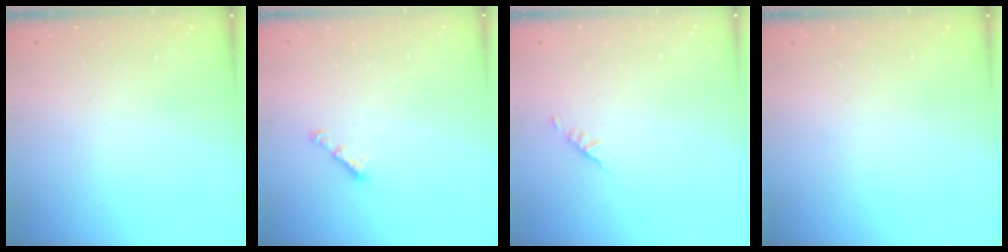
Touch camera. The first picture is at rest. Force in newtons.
{"total": 3.1, "press": 3.1, "slide": 0.6}
{"total": 1.9, "press": 1.8, "slide": 0.5}
{"total": 0.0}